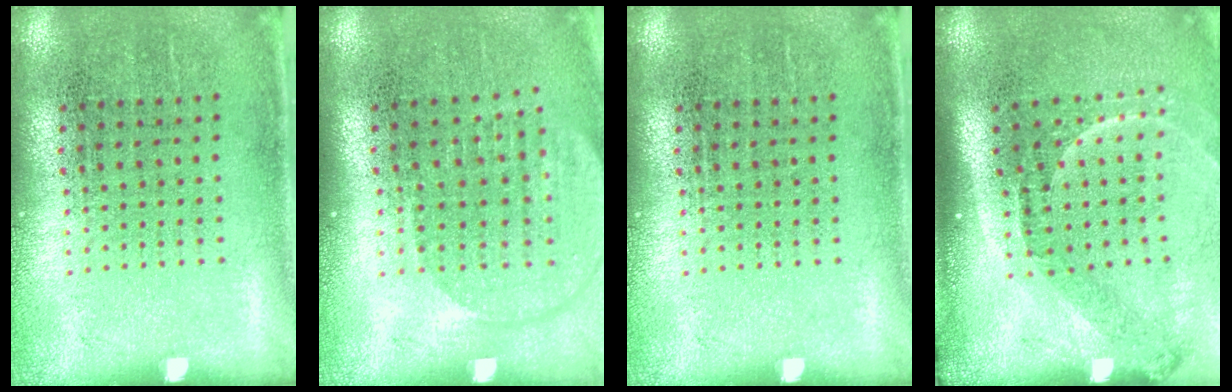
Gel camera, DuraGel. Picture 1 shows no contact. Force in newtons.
{"total": 1.6, "press": 1.4, "slide": 0.9}
{"total": 0.0}
{"total": 2.2, "press": 1.5, "slide": 1.6}